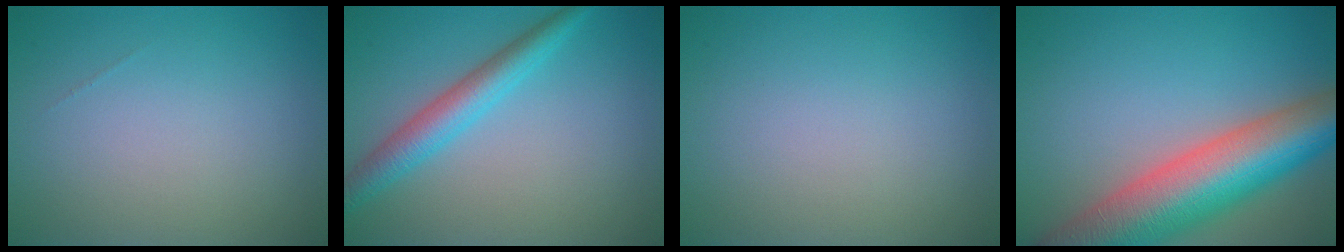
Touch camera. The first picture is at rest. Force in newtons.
{"total": 3.9, "press": 3.8, "slide": 0.1}
{"total": 0.0}
{"total": 12.0, "press": 12.0, "slide": 0.6}